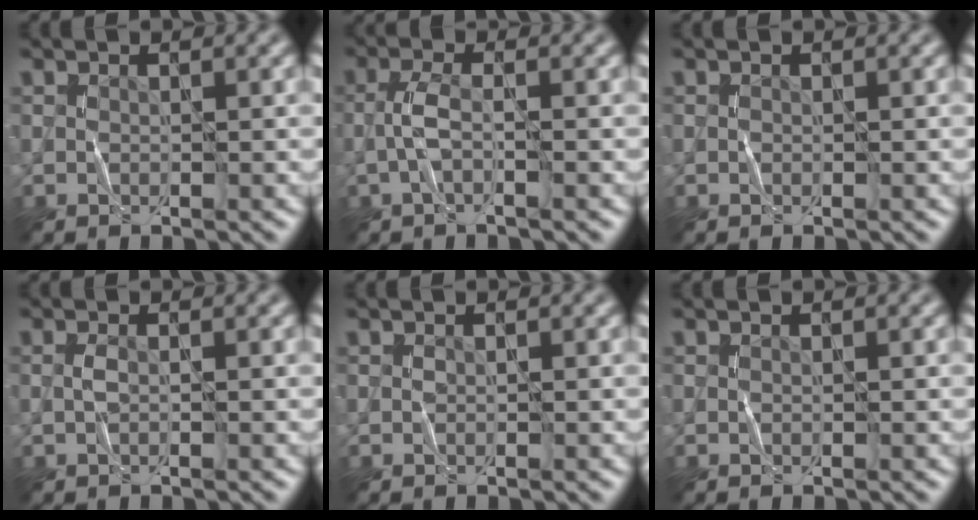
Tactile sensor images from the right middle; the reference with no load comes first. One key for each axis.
{"total": 2.2, "fx": -0.8, "fy": 0.5, "fz": 2.0, "tx": -0.044, "ty": 0.009, "tz": -0.021}
{"total": 0.0}
{"total": 0.9, "fx": -0.2, "fy": 0.2, "fz": 0.8, "tx": -0.020, "ty": 0.001, "tz": -0.006}
{"total": 0.0}
{"total": 0.0}